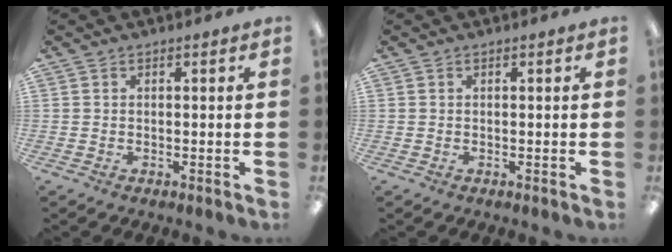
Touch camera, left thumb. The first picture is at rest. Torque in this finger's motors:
{"motor_torque": [0.09, 0.07, -0.20, 0.10, 0.00]}